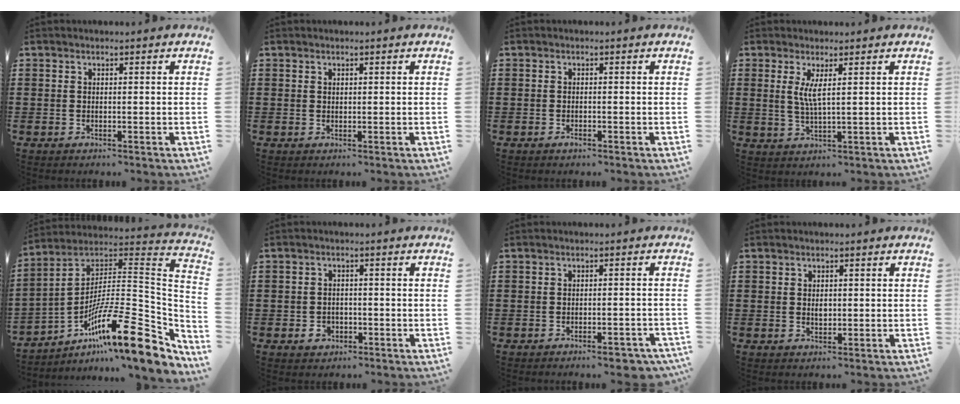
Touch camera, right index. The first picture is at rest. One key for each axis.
{"total": 0.5, "fx": 0.3, "fy": 0.4, "fz": 0.1, "tx": -0.003, "ty": 0.003, "tz": 0.006}
{"total": 0.7, "fx": -0.5, "fy": 0.1, "fz": 0.5, "tx": -0.012, "ty": -0.008, "tz": -0.008}
{"total": 3.5, "fx": 1.2, "fy": 0.3, "fz": 3.3, "tx": -0.070, "ty": -0.003, "tz": 0.018}
{"total": 19.0, "fx": -10.7, "fy": 3.9, "fz": 15.2, "tx": -0.247, "ty": 0.010, "tz": -0.192}
{"total": 2.1, "fx": -1.0, "fy": 1.6, "fz": 0.9, "tx": -0.023, "ty": 0.000, "tz": -0.022}
{"total": 3.0, "fx": -2.4, "fy": 0.5, "fz": 1.7, "tx": -0.025, "ty": 0.002, "tz": -0.045}
{"total": 1.5, "fx": 0.1, "fy": 0.9, "fz": 1.2, "tx": -0.025, "ty": 0.003, "tz": 0.002}